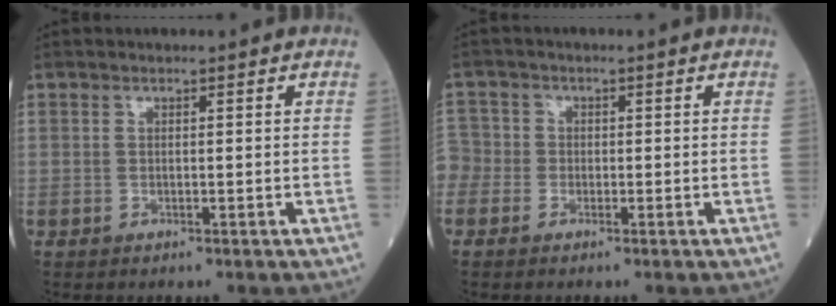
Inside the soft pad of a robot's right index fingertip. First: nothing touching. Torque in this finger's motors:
{"motor_torque": [-0.14, -0.13, -0.05, -0.01]}